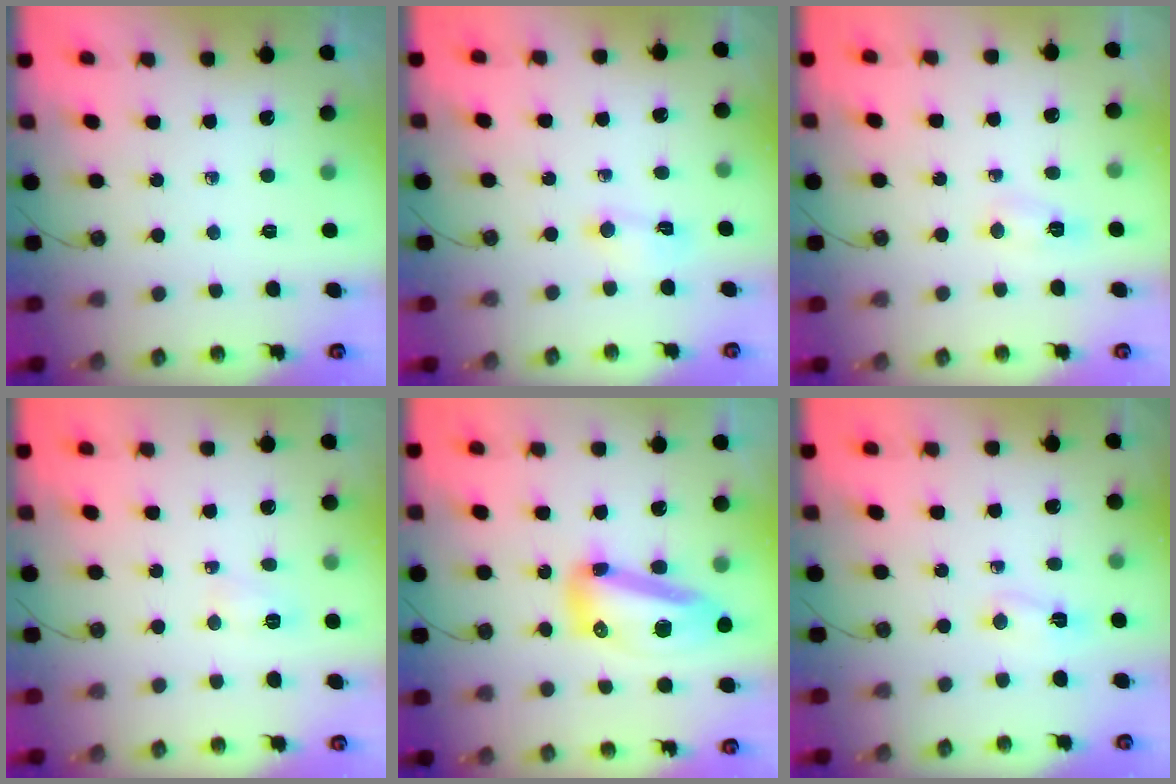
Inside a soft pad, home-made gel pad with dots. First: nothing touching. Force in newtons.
{"total": 4.1, "press": 4.1, "slide": 0.6}
{"total": 5.3, "press": 5.3, "slide": 0.6}
{"total": 3.3, "press": 3.3, "slide": 0.6}
{"total": 15.9, "press": 15.5, "slide": 3.6}
{"total": 2.4, "press": 2.3, "slide": 0.7}